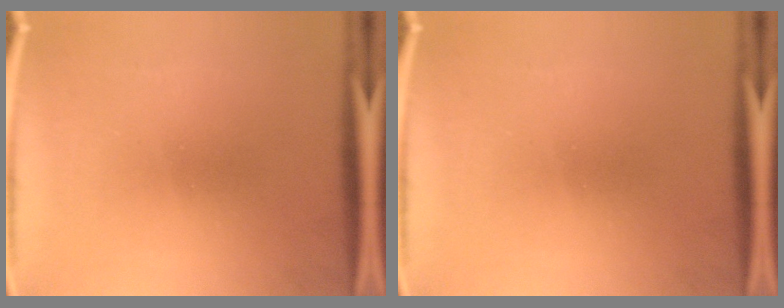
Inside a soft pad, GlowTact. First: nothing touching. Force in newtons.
{"total": 0.0}